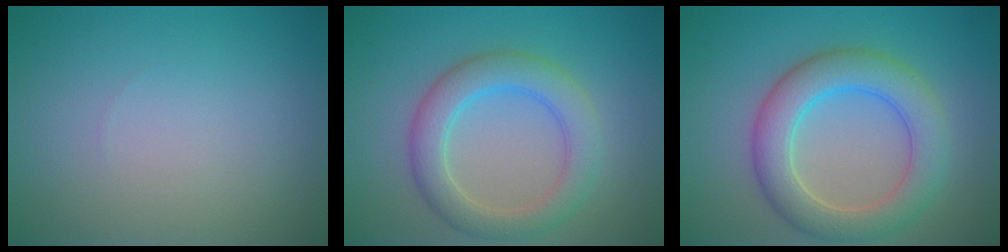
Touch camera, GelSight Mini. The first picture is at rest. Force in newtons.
{"total": 4.5, "press": 4.5, "slide": 0.1}
{"total": 5.8, "press": 5.8, "slide": 0.2}